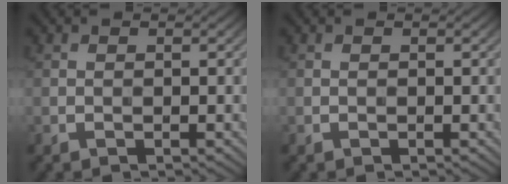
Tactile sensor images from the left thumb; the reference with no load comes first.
{"total": 0.0}